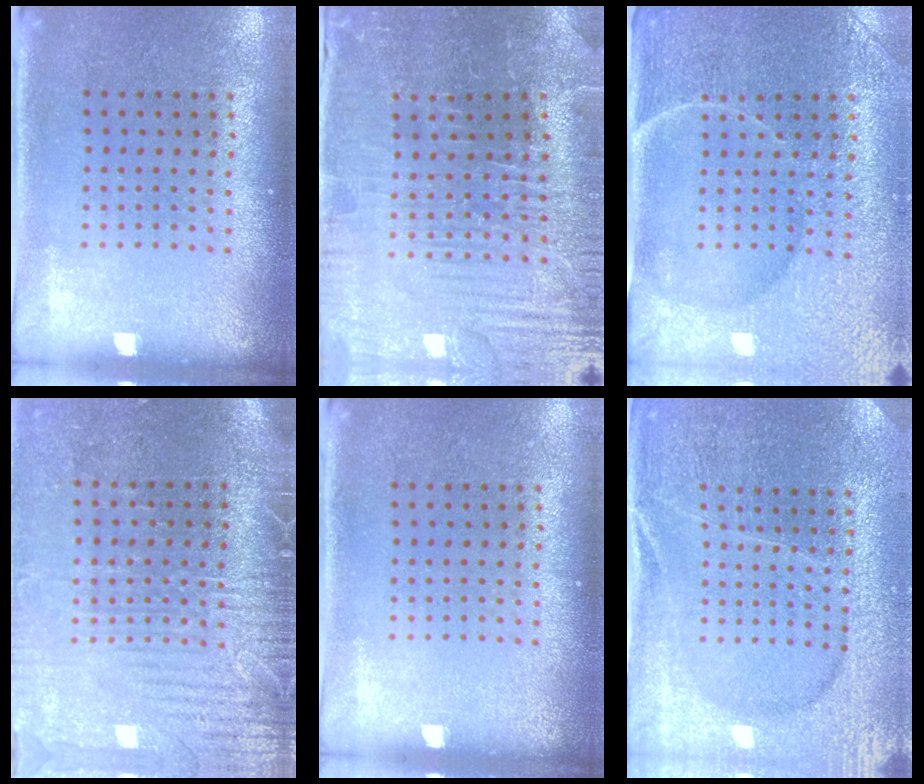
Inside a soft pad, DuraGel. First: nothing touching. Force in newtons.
{"total": 3.6, "press": 3.6, "slide": 0.4}
{"total": 4.5, "press": 4.3, "slide": 1.4}
{"total": 3.7, "press": 3.3, "slide": 1.6}
{"total": 0.0}
{"total": 4.0, "press": 3.9, "slide": 1.1}